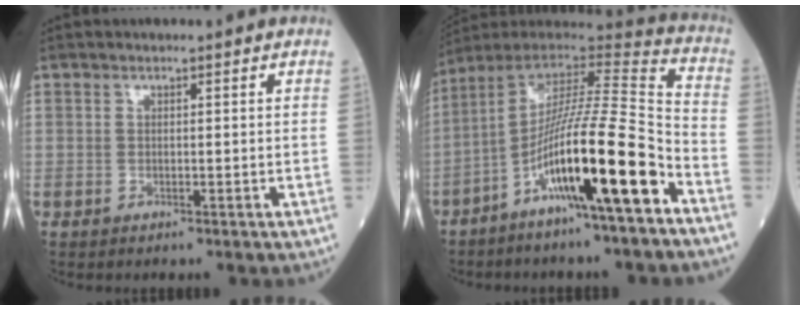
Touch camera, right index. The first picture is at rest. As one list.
[{"total": 18.6, "force": [-8.6, 0.0, 16.5], "torque": [-0.299, -0.015, -0.154]}]